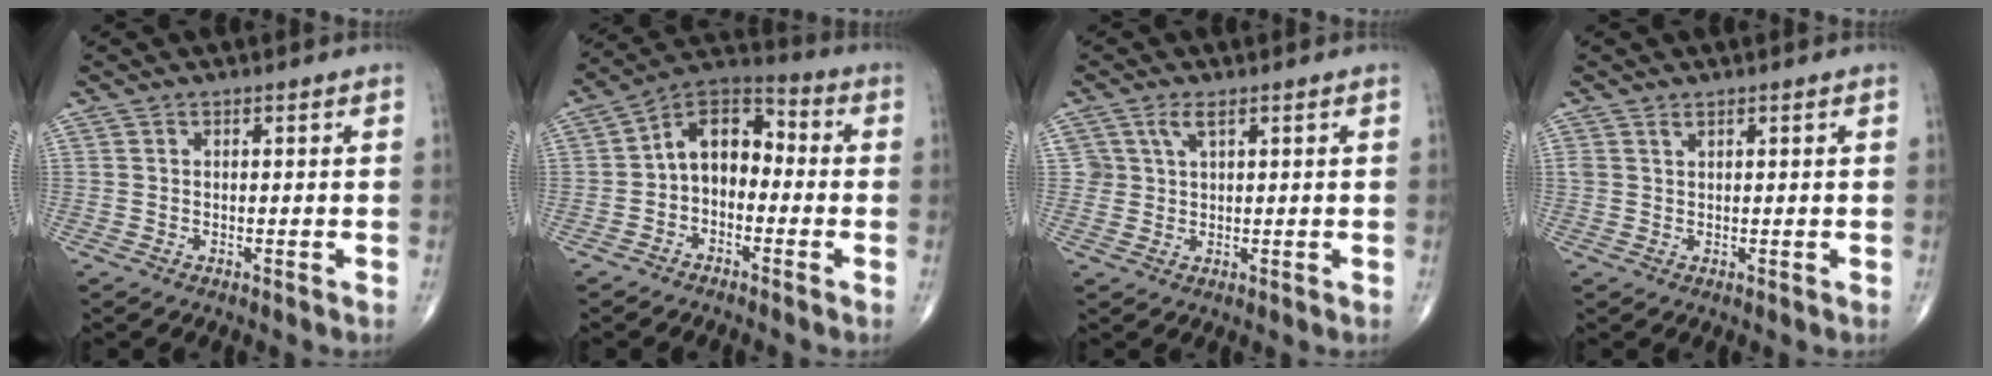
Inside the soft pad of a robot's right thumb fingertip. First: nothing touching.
{"total": 8.7, "force": [-1.1, 6.3, 6.0], "torque": [-0.066, 0.039, -0.042]}
{"total": 2.6, "force": [1.4, 1.3, 1.7], "torque": [-0.030, -0.003, 0.032]}
{"total": 1.0, "force": [0.8, 0.5, 0.4], "torque": [-0.004, 0.000, 0.015]}